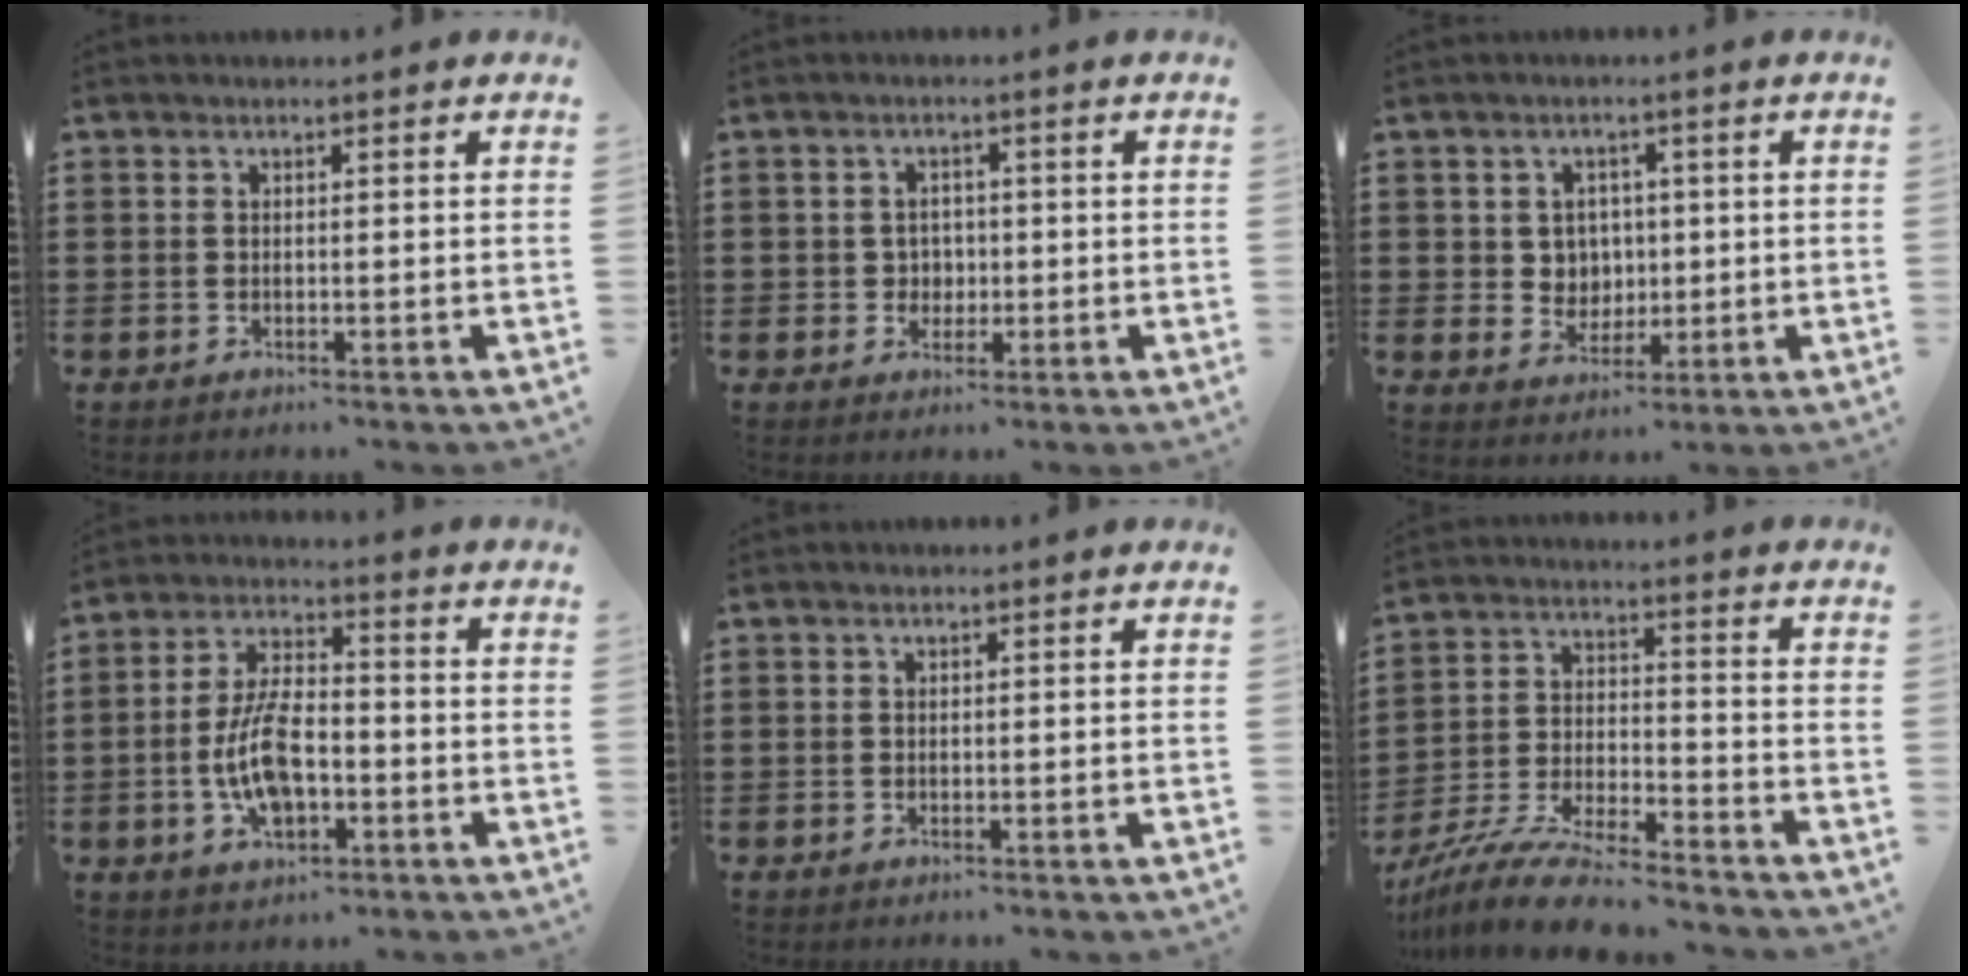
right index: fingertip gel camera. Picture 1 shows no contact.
{"total": 2.6, "force": [-0.3, 2.6, 0.6], "torque": [-0.022, 0.009, -0.011]}
{"total": 4.0, "force": [0.8, 3.8, 0.8], "torque": [-0.028, 0.009, 0.010]}
{"total": 9.2, "force": [-2.4, 4.4, 7.8], "torque": [-0.172, 0.000, -0.047]}
{"total": 0.0}
{"total": 9.9, "force": [-9.2, 0.8, 3.7], "torque": [-0.083, 0.009, -0.182]}